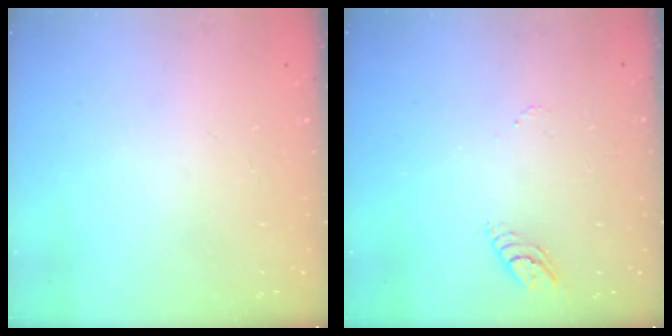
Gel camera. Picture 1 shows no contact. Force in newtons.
{"total": 3.2, "press": 3.2, "slide": 0.4}